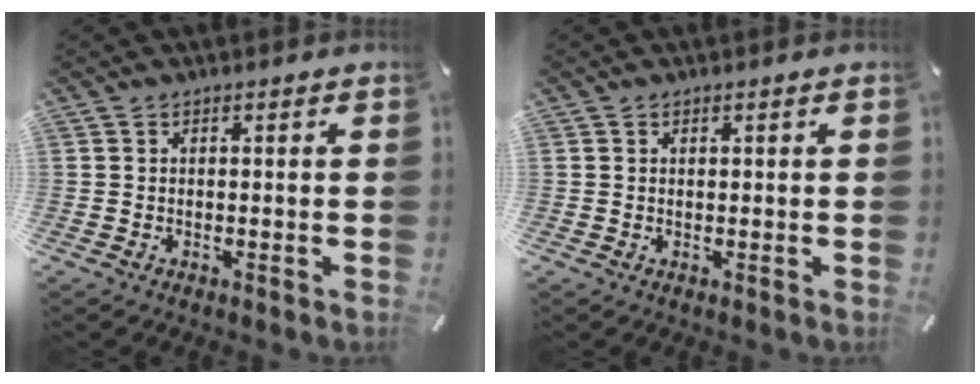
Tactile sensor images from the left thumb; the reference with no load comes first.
{"total": 0.0}